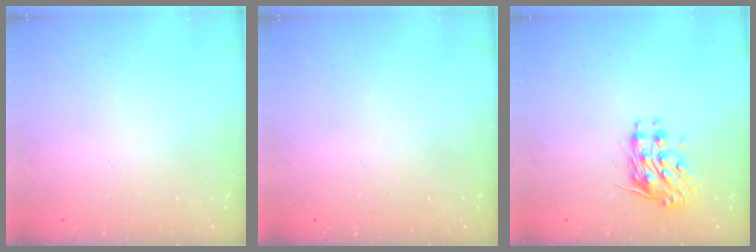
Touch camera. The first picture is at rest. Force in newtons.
{"total": 0.0}
{"total": 8.9, "press": 8.9, "slide": 0.3}